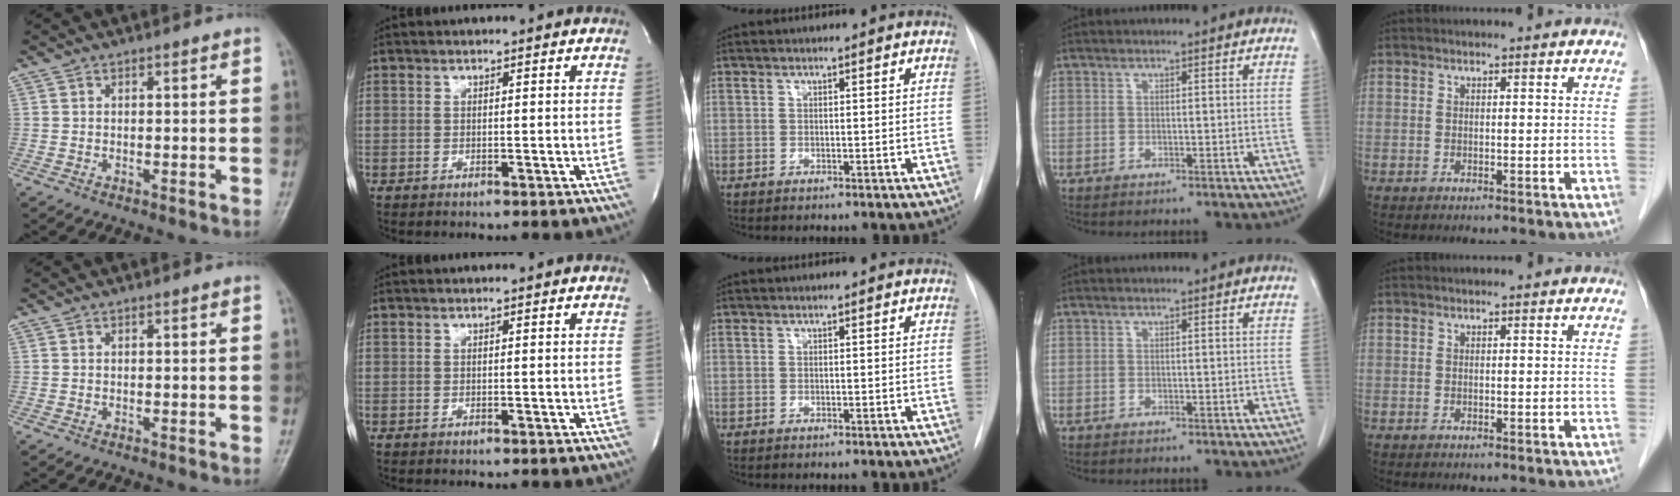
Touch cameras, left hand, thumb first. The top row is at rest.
{}